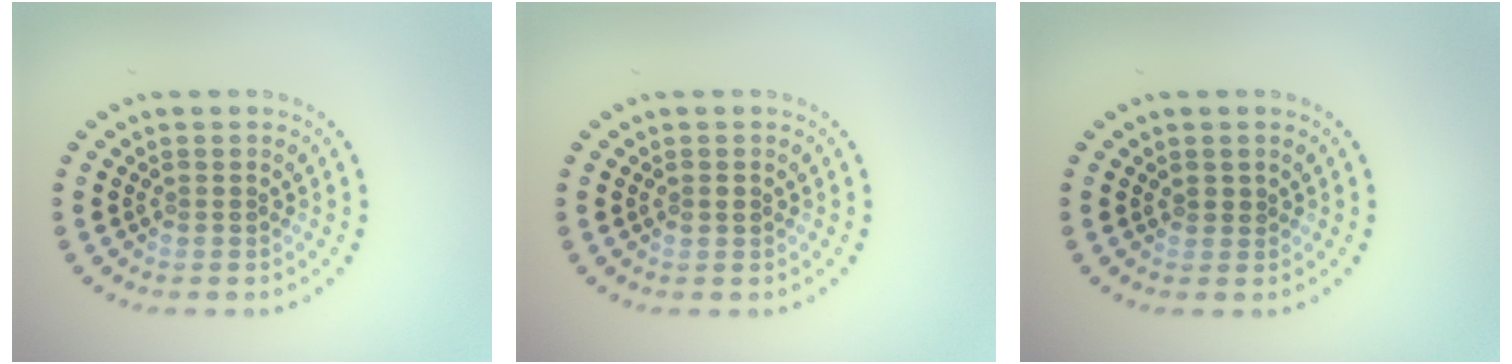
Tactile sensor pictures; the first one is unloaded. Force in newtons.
{"total": 0.8, "press": 0.8, "slide": 0.1}
{"total": 0.5, "press": 0.4, "slide": 0.4}